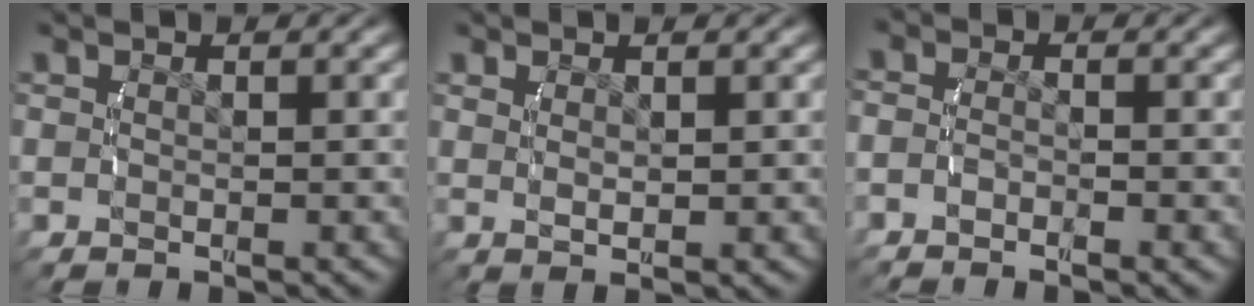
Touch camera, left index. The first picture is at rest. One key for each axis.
{"total": 1.1, "fx": 0.7, "fy": -0.4, "fz": 0.8, "tx": -0.015, "ty": -0.008, "tz": 0.022}
{"total": 1.9, "fx": -1.2, "fy": 1.4, "fz": 0.4, "tx": -0.020, "ty": -0.009, "tz": -0.023}